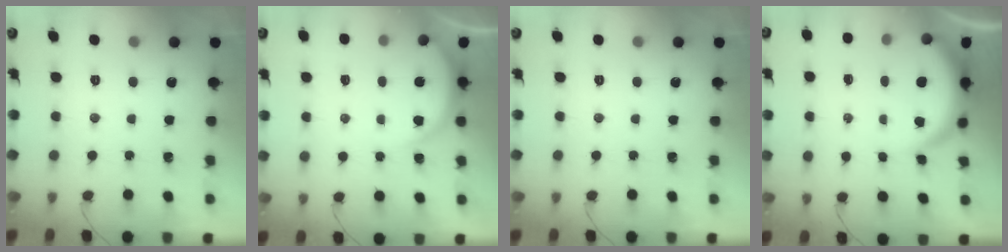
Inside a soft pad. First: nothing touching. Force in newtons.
{"total": 4.6, "press": 4.6, "slide": 0.4}
{"total": 0.0}
{"total": 5.7, "press": 5.7, "slide": 0.3}